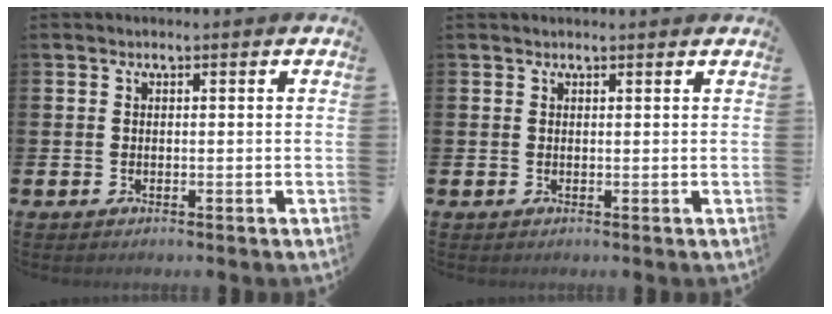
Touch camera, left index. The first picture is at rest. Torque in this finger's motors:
{"motor_torque": [0.38, -0.54, 0.02, 0.01]}